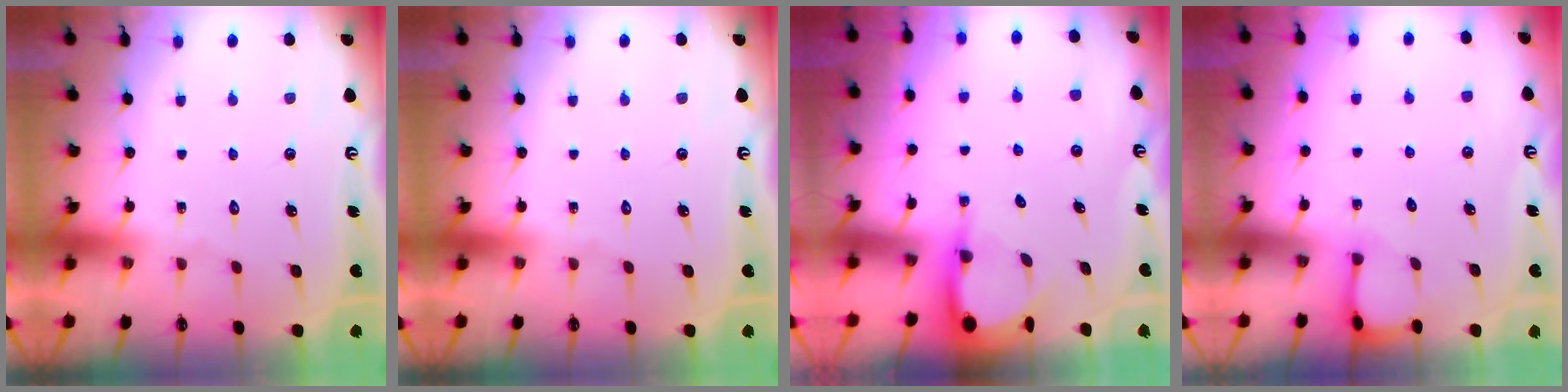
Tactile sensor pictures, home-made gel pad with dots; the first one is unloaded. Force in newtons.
{"total": 0.0}
{"total": 3.7, "press": 3.7, "slide": 0.2}
{"total": 1.9, "press": 1.9, "slide": 0.2}